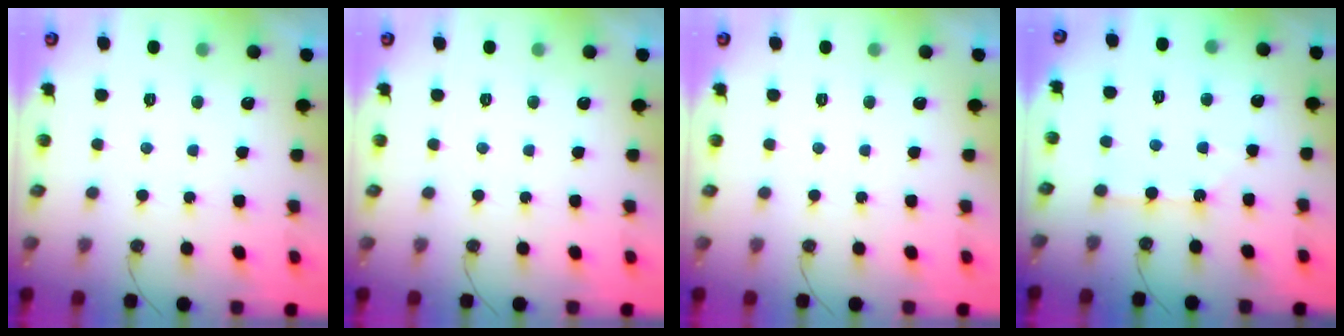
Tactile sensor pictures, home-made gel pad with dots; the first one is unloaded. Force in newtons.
{"total": 0.0}
{"total": 0.0}
{"total": 4.2, "press": 4.2, "slide": 0.5}